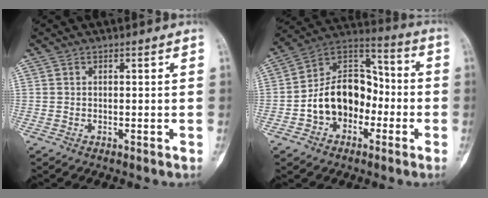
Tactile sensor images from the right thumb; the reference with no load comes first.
{"total": 15.1, "force": [-3.6, 11.0, 9.8], "torque": [-0.125, 0.053, -0.072]}